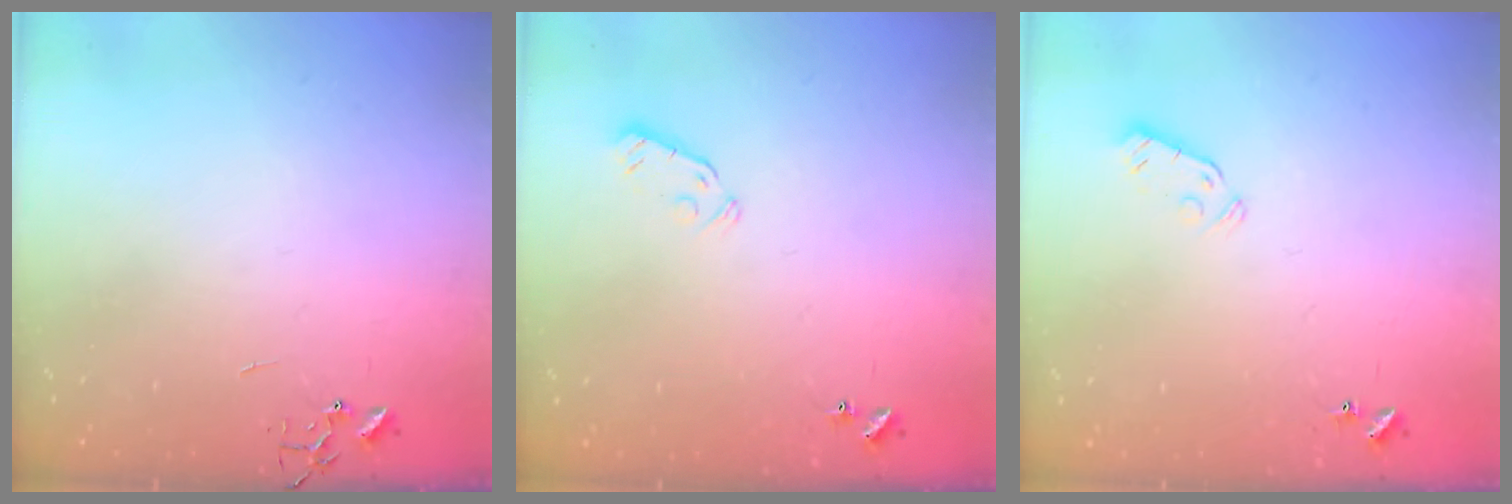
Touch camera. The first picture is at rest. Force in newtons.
{"total": 4.1, "press": 4.0, "slide": 0.7}
{"total": 3.0, "press": 2.9, "slide": 0.9}